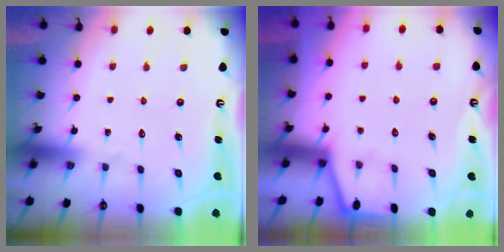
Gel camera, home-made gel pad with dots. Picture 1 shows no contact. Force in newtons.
{"total": 1.8, "press": 1.8, "slide": 0.1}